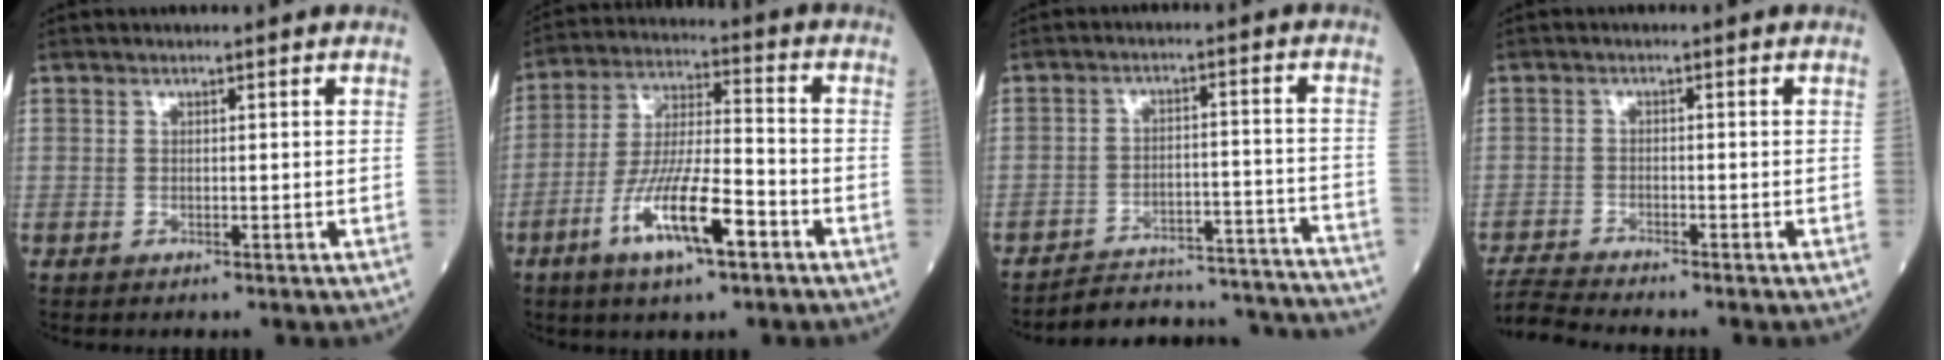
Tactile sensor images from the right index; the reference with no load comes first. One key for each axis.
{"total": 12.5, "fx": -6.0, "fy": 2.1, "fz": 10.7, "tx": -0.208, "ty": -0.010, "tz": -0.109}
{"total": 21.1, "fx": -20.7, "fy": 1.8, "fz": 3.7, "tx": -0.027, "ty": 0.016, "tz": -0.269}
{"total": 5.3, "fx": -5.1, "fy": -1.3, "fz": 0.9, "tx": -0.020, "ty": -0.018, "tz": -0.094}